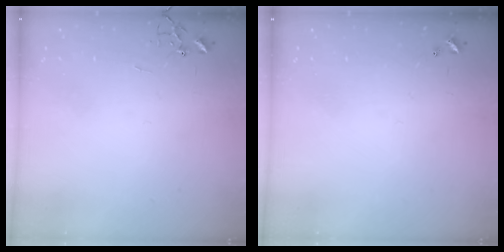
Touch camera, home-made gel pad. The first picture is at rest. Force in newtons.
{"total": 0.0}